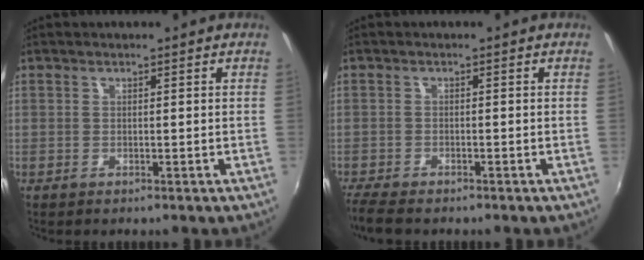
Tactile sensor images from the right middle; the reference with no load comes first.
{"total": 4.9, "force": [-4.3, 1.1, 2.1], "torque": [-0.059, -0.026, -0.083]}